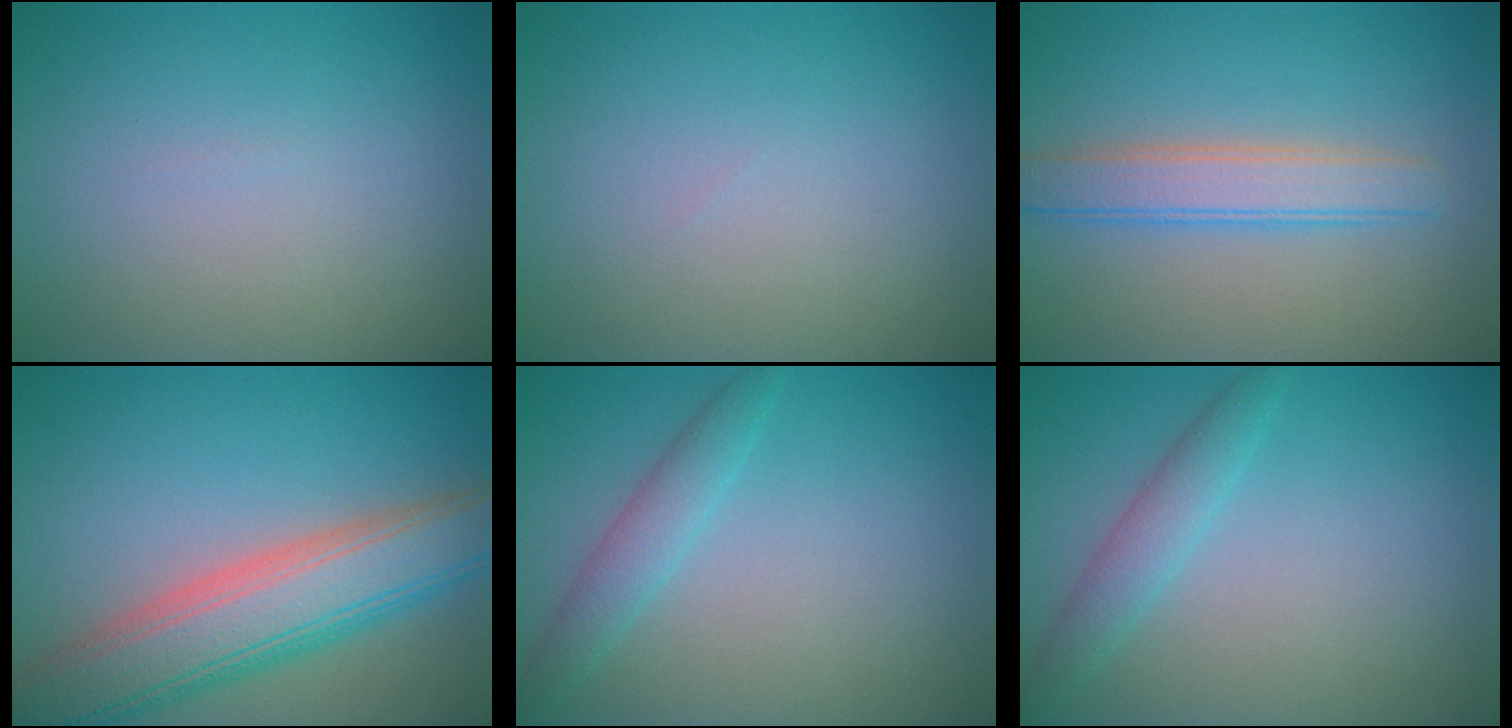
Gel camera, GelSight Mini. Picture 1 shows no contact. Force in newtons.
{"total": 0.0}
{"total": 3.6, "press": 3.6, "slide": 0.2}
{"total": 8.5, "press": 8.5, "slide": 0.3}
{"total": 2.3, "press": 2.3, "slide": 0.1}
{"total": 2.3, "press": 2.3, "slide": 0.1}